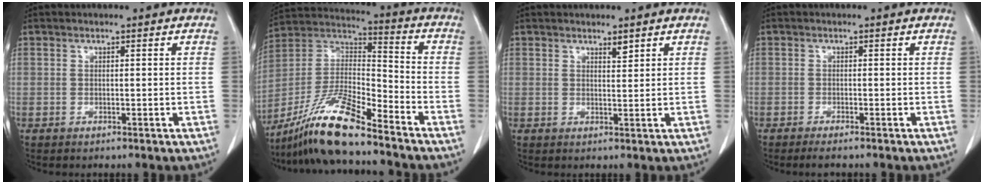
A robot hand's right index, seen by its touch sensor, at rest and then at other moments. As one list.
[{"total": 14.8, "force": [-11.7, 1.5, 9.0], "torque": [-0.176, 0.000, -0.215]}, {"total": 1.3, "force": [1.1, 0.2, 0.7], "torque": [-0.015, -0.006, 0.020]}, {"total": 2.1, "force": [-1.8, 0.0, 1.1], "torque": [-0.017, -0.004, -0.027]}]